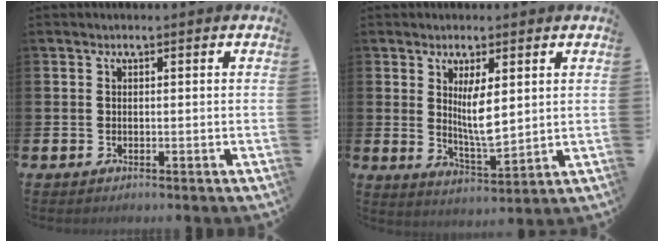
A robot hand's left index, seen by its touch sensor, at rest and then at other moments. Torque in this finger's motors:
{"motor_torque": [1.25, -0.89, 0.30, 0.21]}